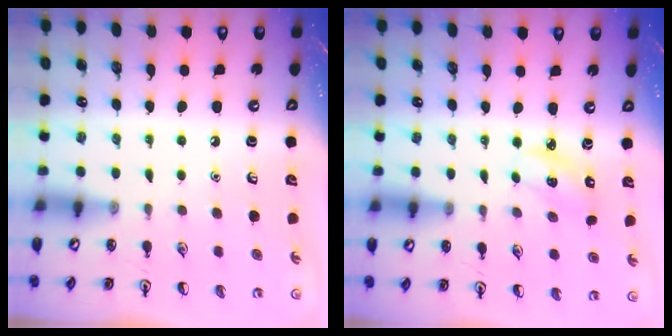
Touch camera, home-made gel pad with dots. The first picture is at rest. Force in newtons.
{"total": 2.6, "press": 2.5, "slide": 0.6}